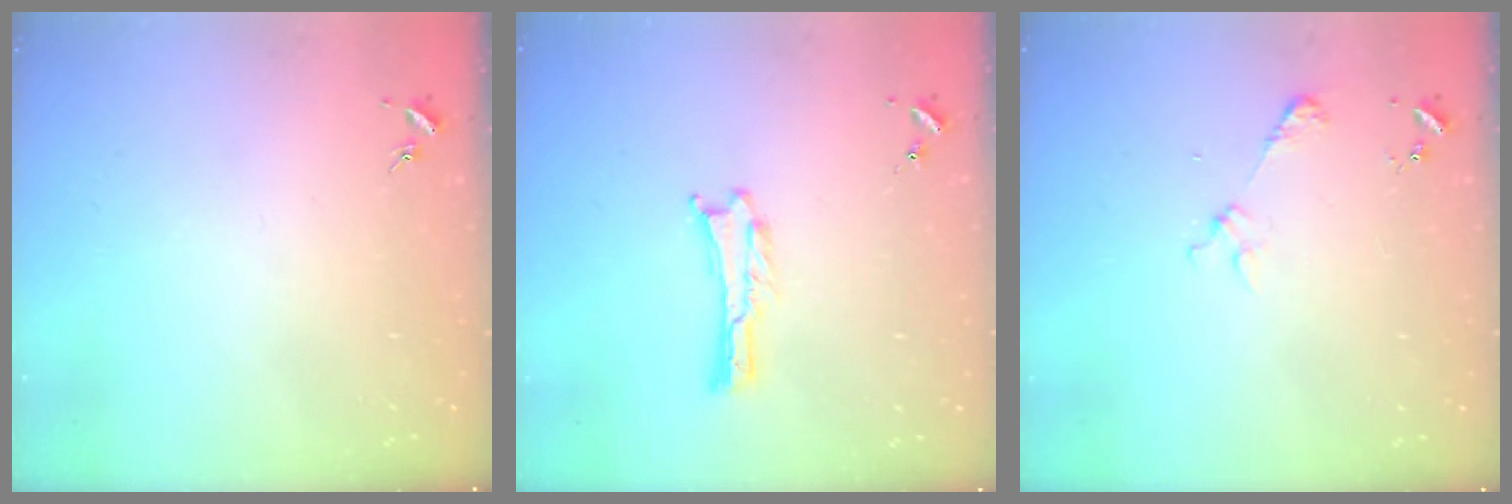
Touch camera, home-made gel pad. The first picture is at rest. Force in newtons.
{"total": 0.0}
{"total": 2.4, "press": 2.4, "slide": 0.2}